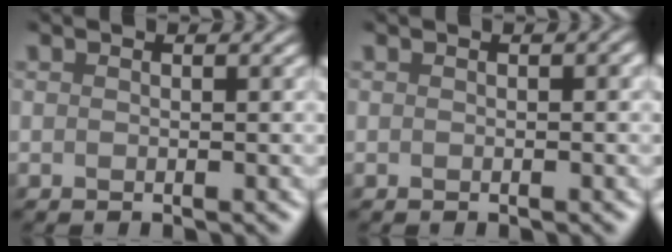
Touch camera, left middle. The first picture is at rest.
{"total": 0.8, "force": [-0.2, 0.5, 0.7], "torque": [-0.003, 0.003, -0.003]}